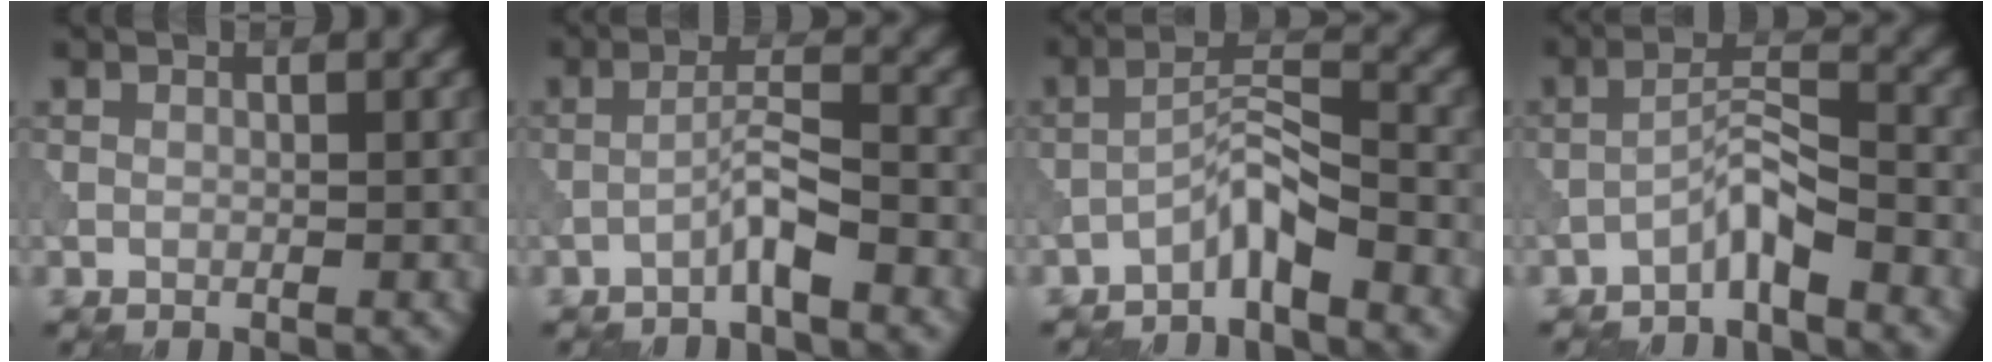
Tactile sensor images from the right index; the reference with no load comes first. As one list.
[{"total": 2.5, "force": [-1.6, 0.0, 2.0], "torque": [-0.039, 0.016, -0.035]}, {"total": 3.6, "force": [-2.7, 0.5, 2.3], "torque": [-0.043, 0.018, -0.056]}, {"total": 3.1, "force": [-2.3, 0.3, 2.0], "torque": [-0.038, 0.017, -0.048]}]